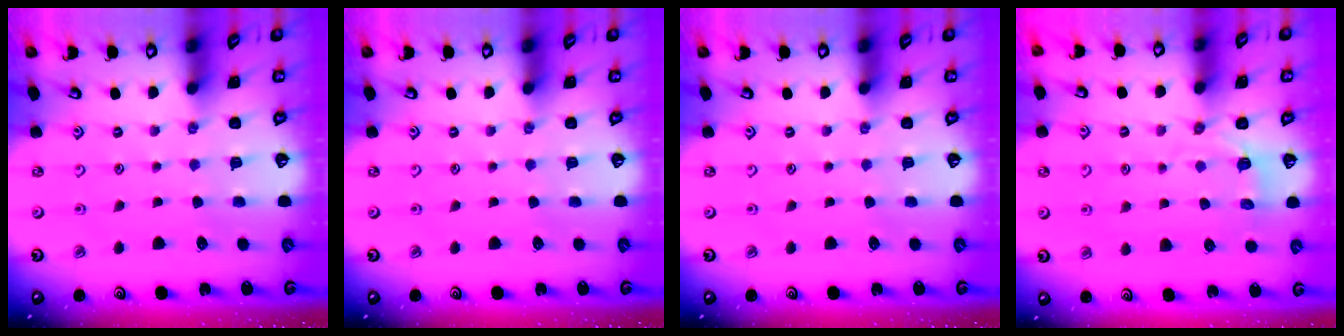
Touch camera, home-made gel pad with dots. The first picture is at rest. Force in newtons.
{"total": 0.0}
{"total": 0.0}
{"total": 2.9, "press": 2.0, "slide": 2.1}